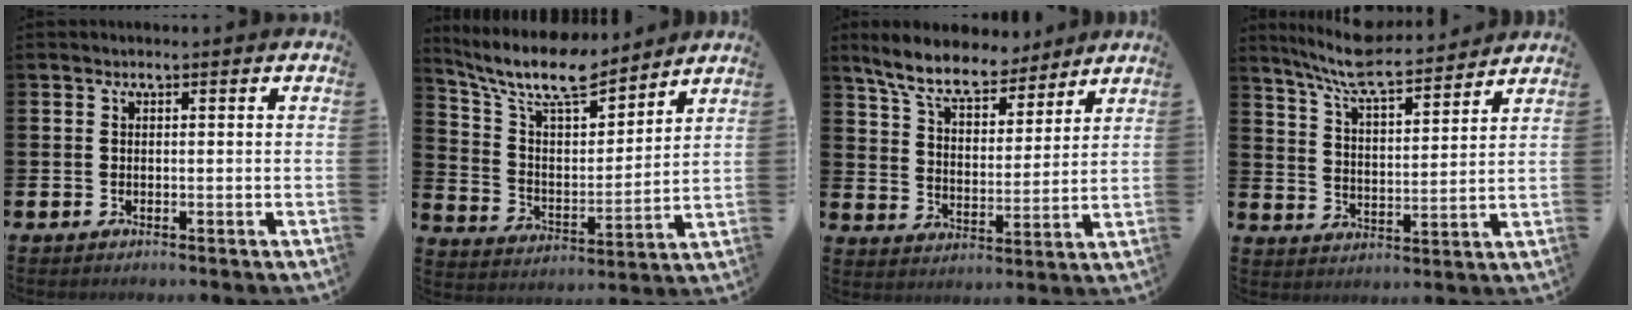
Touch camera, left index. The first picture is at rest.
{"total": 10.8, "force": [9.4, 2.8, 4.6], "torque": [-0.124, -0.056, 0.166]}
{"total": 9.0, "force": [8.1, 2.7, 2.9], "torque": [-0.088, -0.042, 0.145]}
{"total": 8.3, "force": [7.9, 0.8, 2.6], "torque": [-0.084, -0.050, 0.141]}